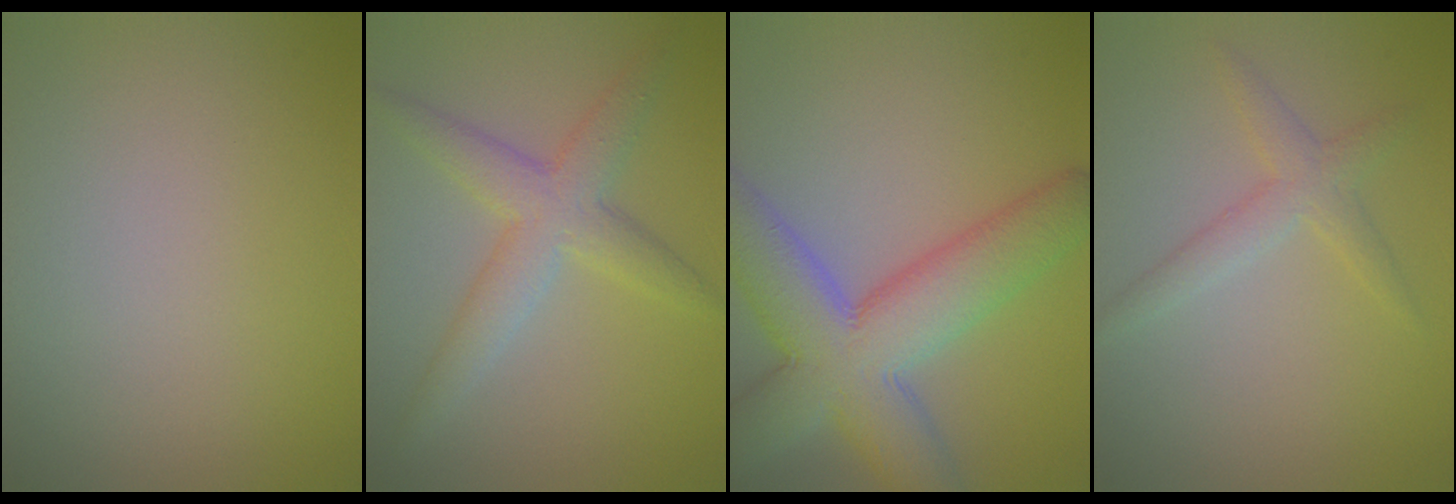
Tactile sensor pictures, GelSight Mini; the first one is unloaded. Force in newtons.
{"total": 4.3, "press": 4.3, "slide": 0.1}
{"total": 10.2, "press": 10.2, "slide": 0.6}
{"total": 2.3, "press": 2.3, "slide": 0.2}